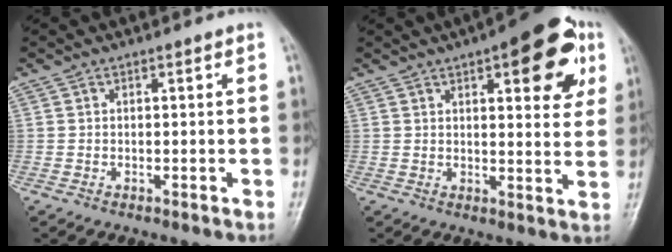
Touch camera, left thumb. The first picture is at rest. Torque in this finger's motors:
{"motor_torque": [2.00, 1.64, 1.20, -1.27, 0.11]}